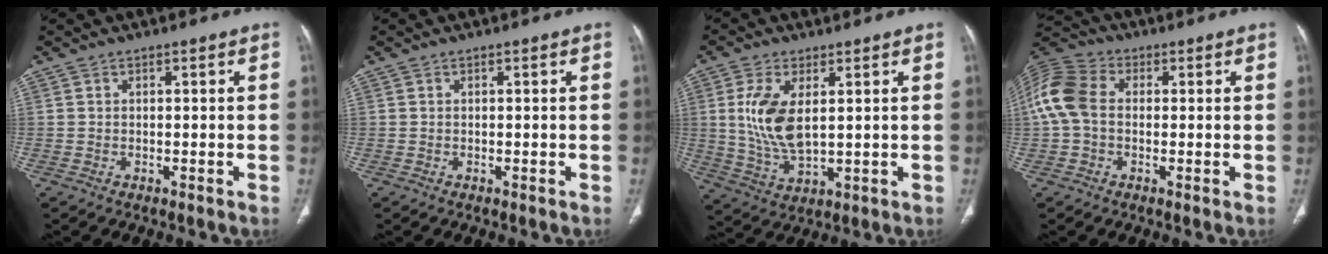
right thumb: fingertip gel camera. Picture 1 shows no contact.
{"total": 0.0}
{"total": 10.6, "force": [2.1, 5.2, 9.0], "torque": [-0.188, -0.015, 0.051]}
{"total": 10.4, "force": [0.4, 7.5, 7.3], "torque": [-0.162, 0.029, -0.001]}